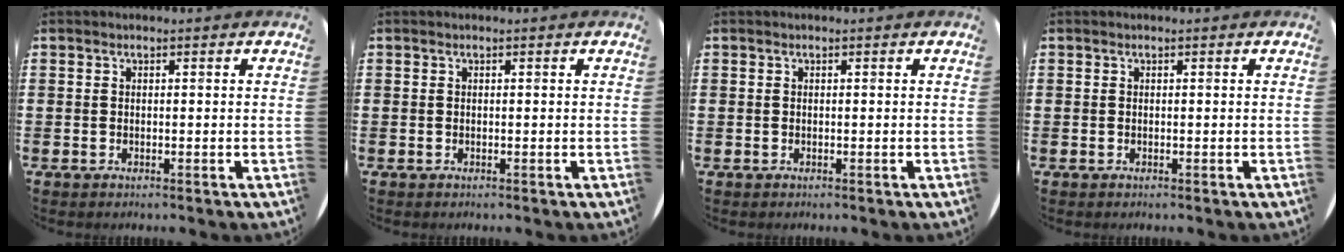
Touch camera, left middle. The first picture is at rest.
{"total": 0.0}
{"total": 0.0}
{"total": 0.0}